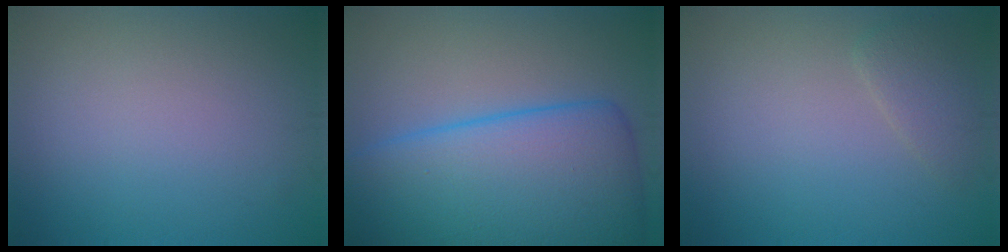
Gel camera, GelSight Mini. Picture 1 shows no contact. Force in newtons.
{"total": 12.2, "press": 12.1, "slide": 0.4}
{"total": 1.6, "press": 1.6, "slide": 0.2}